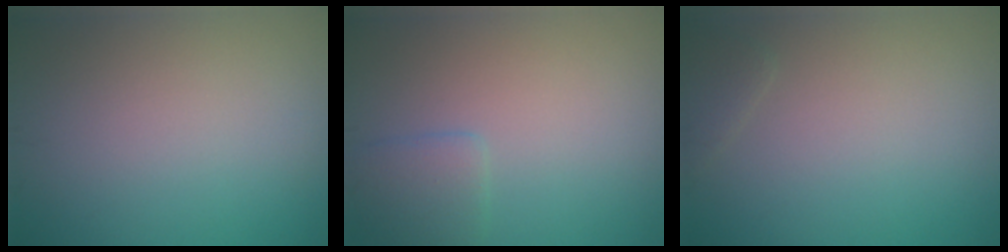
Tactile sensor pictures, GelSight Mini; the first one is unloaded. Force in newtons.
{"total": 1.9, "press": 1.9, "slide": 0.1}
{"total": 0.9, "press": 0.9, "slide": 0.1}